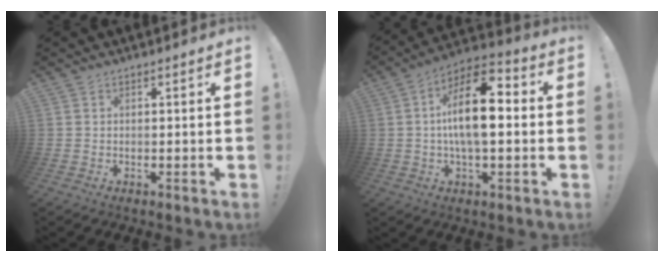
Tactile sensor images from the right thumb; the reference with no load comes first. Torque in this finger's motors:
{"motor_torque": [2.07, 2.00, 1.56, -0.12, 0.08]}